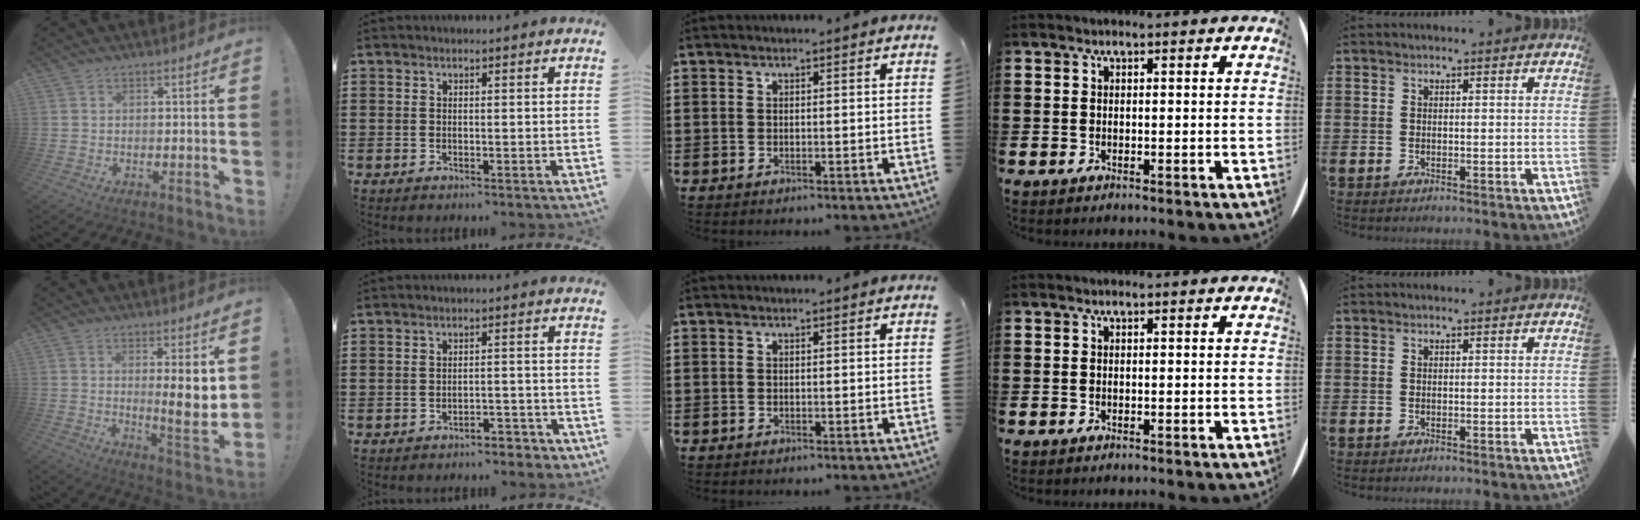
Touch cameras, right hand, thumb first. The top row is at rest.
{"thumb": {"total": 9.5, "force": [1.9, 1.1, 9.2], "torque": [-0.120, -0.026, 0.024]}, "index": {"total": 2.7, "force": [-2.6, 0.5, 0.6], "torque": [-0.016, 0.002, -0.053]}}